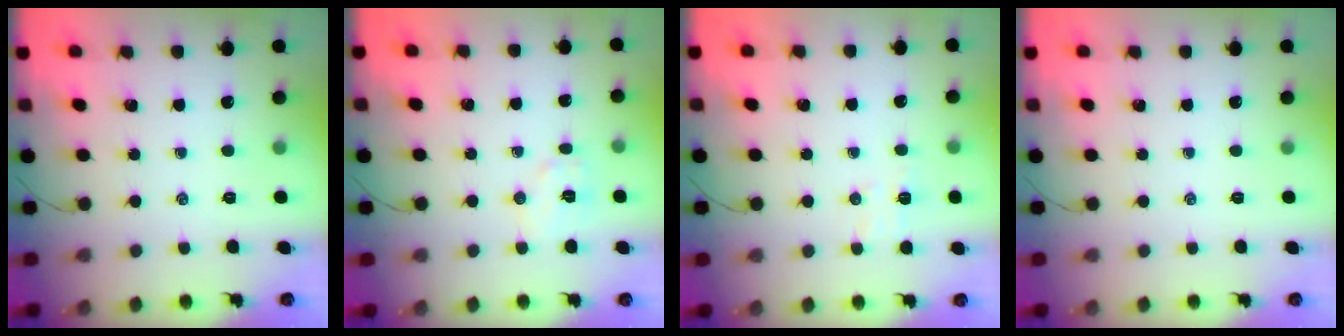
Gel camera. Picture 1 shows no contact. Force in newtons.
{"total": 6.0, "press": 5.9, "slide": 1.2}
{"total": 5.4, "press": 5.3, "slide": 0.8}
{"total": 0.0}